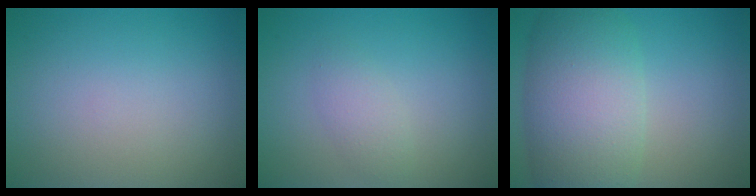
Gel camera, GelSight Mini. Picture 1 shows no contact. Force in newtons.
{"total": 1.7, "press": 1.7, "slide": 0.0}
{"total": 8.6, "press": 8.6, "slide": 0.6}